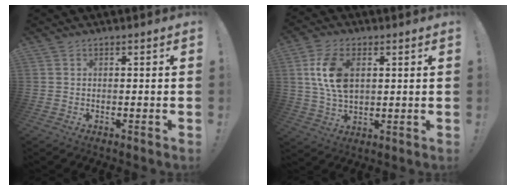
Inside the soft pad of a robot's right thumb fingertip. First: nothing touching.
{"total": 12.0, "force": [2.8, 7.6, 8.9], "torque": [-0.169, 0.005, 0.053]}